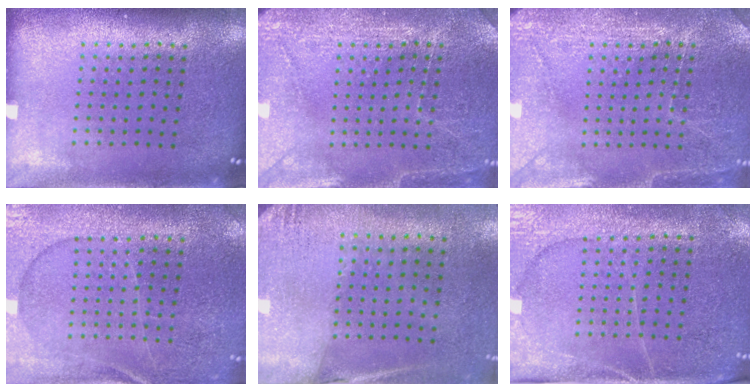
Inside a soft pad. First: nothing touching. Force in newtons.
{"total": 2.9, "press": 2.9, "slide": 0.2}
{"total": 2.9, "press": 2.9, "slide": 0.2}
{"total": 1.1, "press": 1.1, "slide": 0.4}
{"total": 2.7, "press": 2.4, "slide": 1.3}
{"total": 3.0, "press": 2.8, "slide": 1.1}